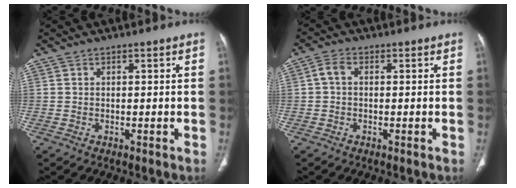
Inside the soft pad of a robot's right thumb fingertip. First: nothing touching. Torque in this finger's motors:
{"motor_torque": [0.00, 0.00, 0.12, -0.12, 0.00]}